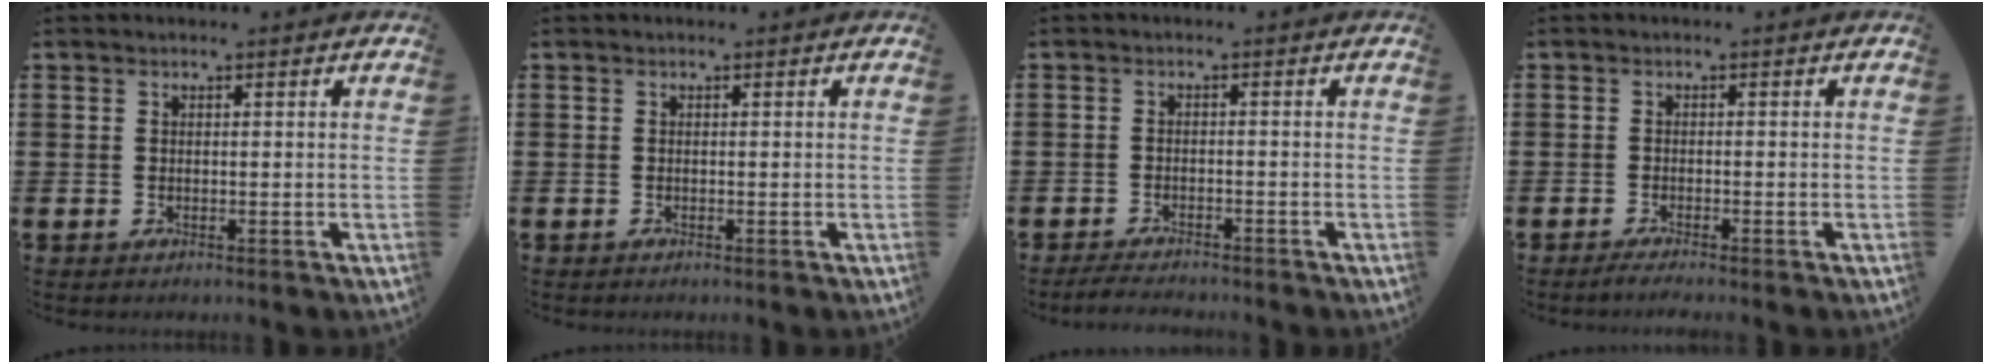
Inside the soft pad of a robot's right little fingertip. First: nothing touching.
{"total": 0.0}
{"total": 1.8, "force": [-1.7, 0.1, 0.5], "torque": [-0.010, 0.005, -0.035]}
{"total": 1.1, "force": [-0.9, -0.1, 0.7], "torque": [-0.009, -0.002, -0.017]}